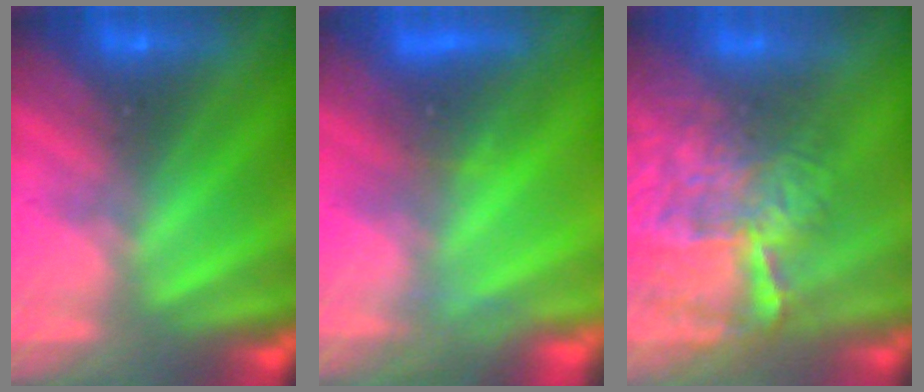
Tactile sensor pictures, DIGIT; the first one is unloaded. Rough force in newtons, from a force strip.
{"total": 4.8}
{"total": 8.7}